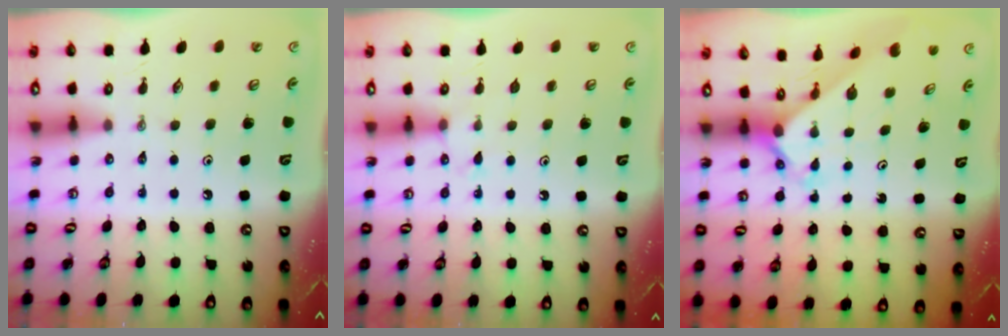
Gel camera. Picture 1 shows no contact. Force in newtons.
{"total": 5.7, "press": 5.7, "slide": 0.6}
{"total": 2.3, "press": 2.3, "slide": 0.2}